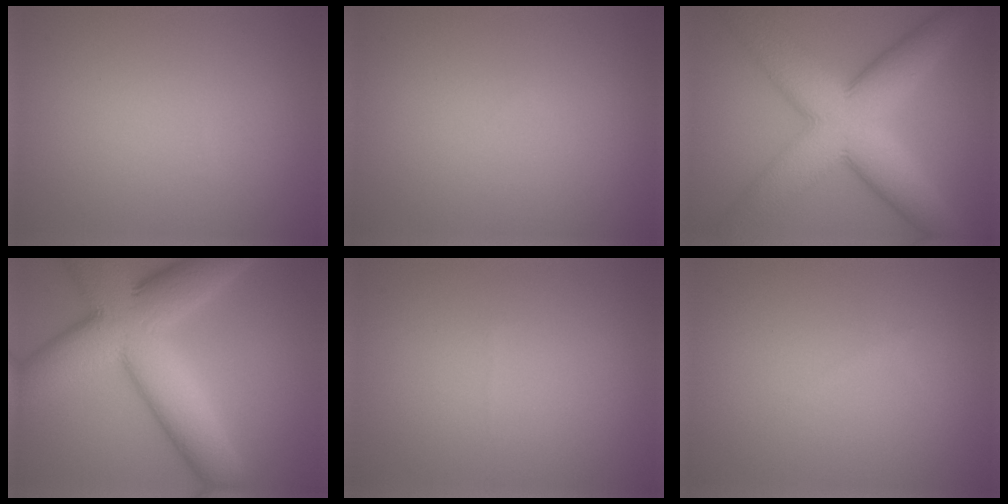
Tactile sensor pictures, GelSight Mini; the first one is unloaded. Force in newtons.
{"total": 0.0}
{"total": 12.2, "press": 12.2, "slide": 0.2}
{"total": 12.3, "press": 12.3, "slide": 0.4}
{"total": 0.0}
{"total": 0.6, "press": 0.6, "slide": 0.1}